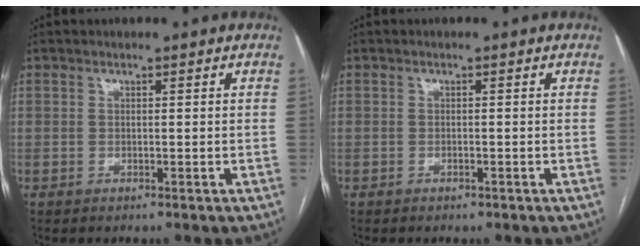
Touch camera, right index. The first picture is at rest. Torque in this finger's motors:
{"motor_torque": [0.28, -0.07, 0.02, 0.00]}